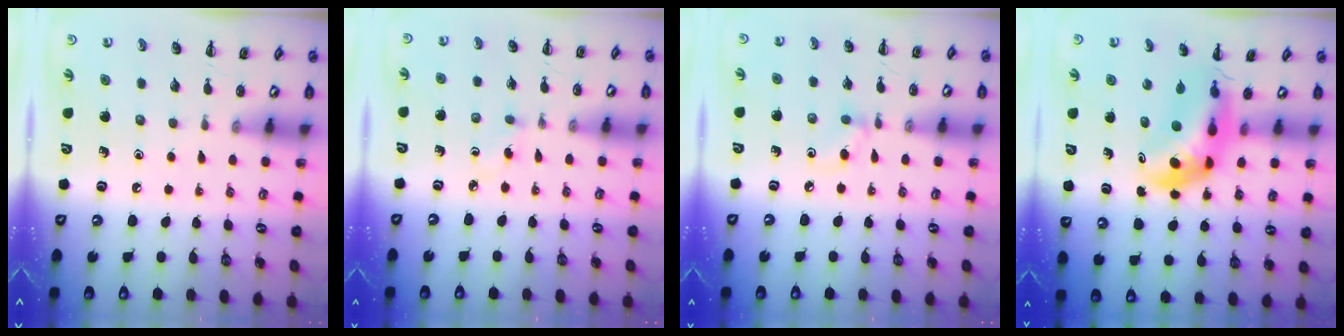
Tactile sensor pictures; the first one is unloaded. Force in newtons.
{"total": 3.0, "press": 2.8, "slide": 1.1}
{"total": 5.9, "press": 5.5, "slide": 2.1}
{"total": 6.0, "press": 5.7, "slide": 1.8}